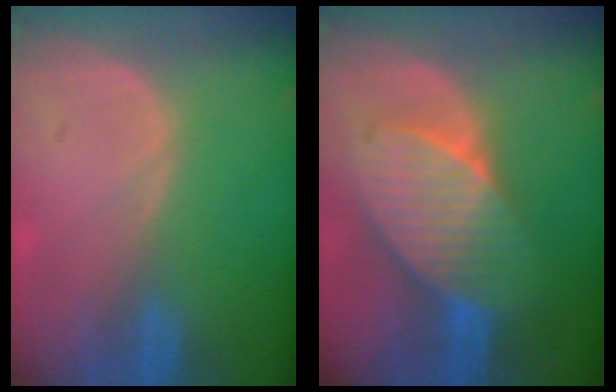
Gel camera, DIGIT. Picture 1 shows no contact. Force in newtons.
{"total": 7.9, "press": 7.9, "slide": 0.1}